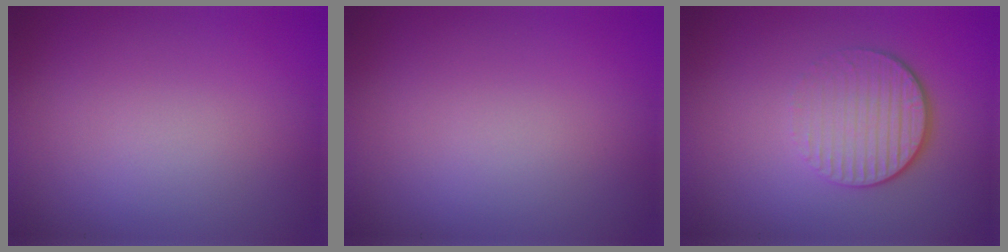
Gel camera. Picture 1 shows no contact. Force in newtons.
{"total": 0.0}
{"total": 4.3, "press": 2.9, "slide": 3.2}